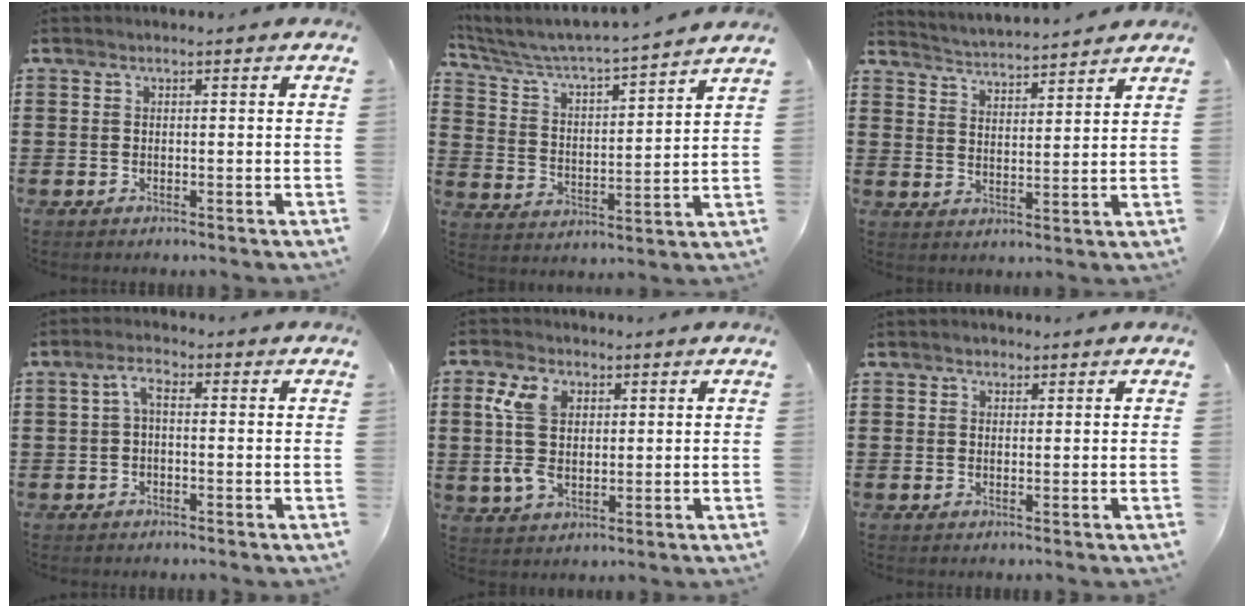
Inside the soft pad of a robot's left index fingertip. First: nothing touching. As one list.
[{"total": 4.0, "force": [3.8, 0.0, 1.3], "torque": [-0.048, -0.036, 0.053]}, {"total": 3.4, "force": [3.4, -0.3, -0.1], "torque": [-0.014, -0.023, 0.057]}, {"total": 2.6, "force": [-0.2, 1.1, 2.4], "torque": [-0.055, 0.010, -0.010]}, {"total": 8.2, "force": [1.7, 5.4, 6.0], "torque": [-0.152, 0.008, 0.026]}, {"total": 1.0, "force": [0.5, 0.8, 0.0], "torque": [0.005, 0.002, 0.008]}]